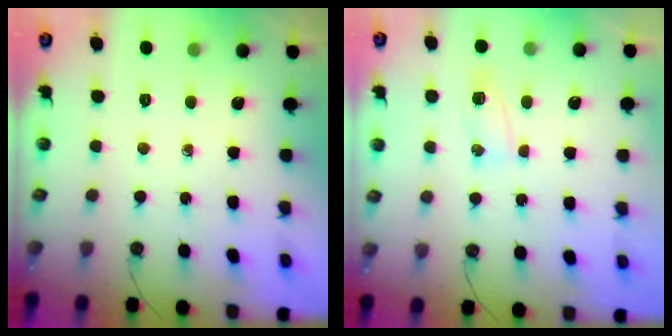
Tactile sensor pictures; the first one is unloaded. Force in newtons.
{"total": 5.2, "press": 5.2, "slide": 0.5}